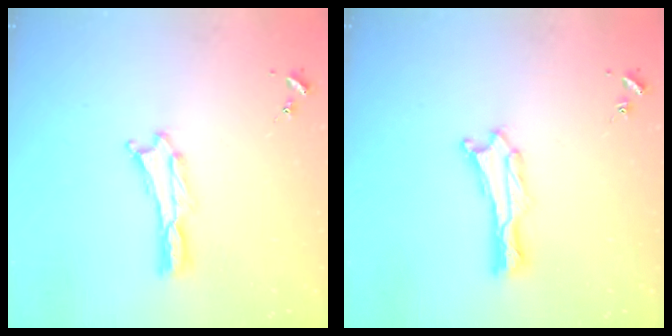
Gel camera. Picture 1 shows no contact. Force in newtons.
{"total": 0.9, "press": 0.9, "slide": 0.2}